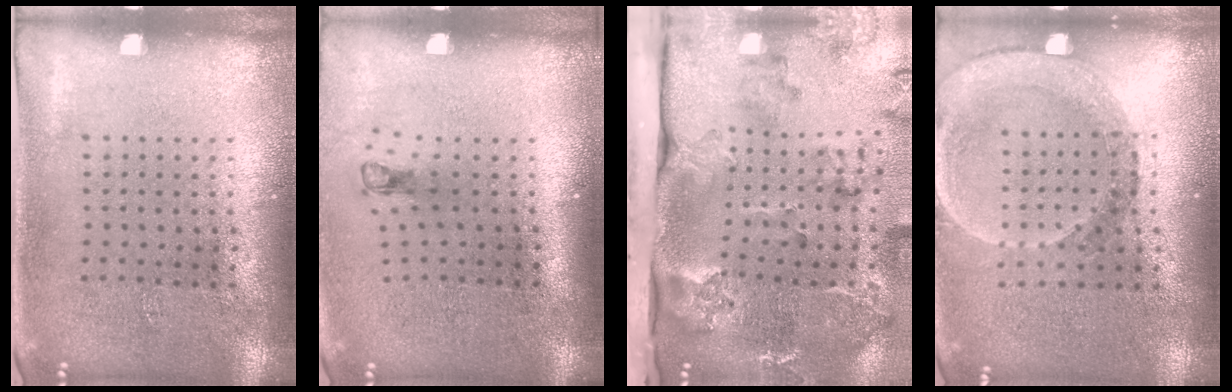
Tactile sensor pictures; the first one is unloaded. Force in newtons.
{"total": 0.8, "press": 0.4, "slide": 0.7}
{"total": 3.9, "press": 2.7, "slide": 2.7}
{"total": 1.5, "press": 1.4, "slide": 0.5}